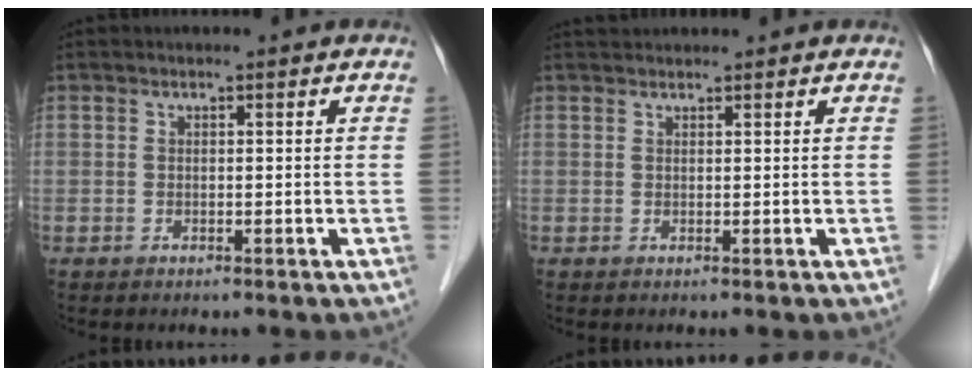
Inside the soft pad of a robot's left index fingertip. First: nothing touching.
{"total": 2.2, "force": [2.2, 0.1, 0.4], "torque": [-0.005, 0.028, 0.041]}